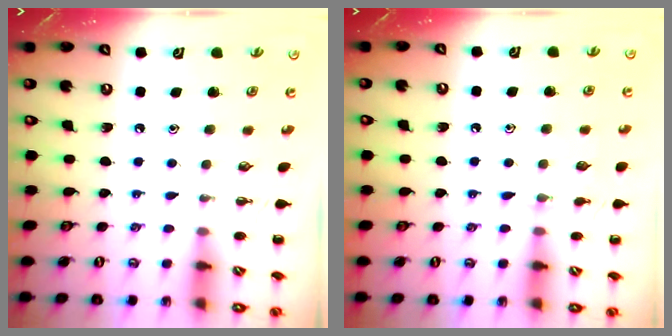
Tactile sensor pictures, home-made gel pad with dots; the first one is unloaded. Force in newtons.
{"total": 4.8, "press": 4.5, "slide": 1.5}